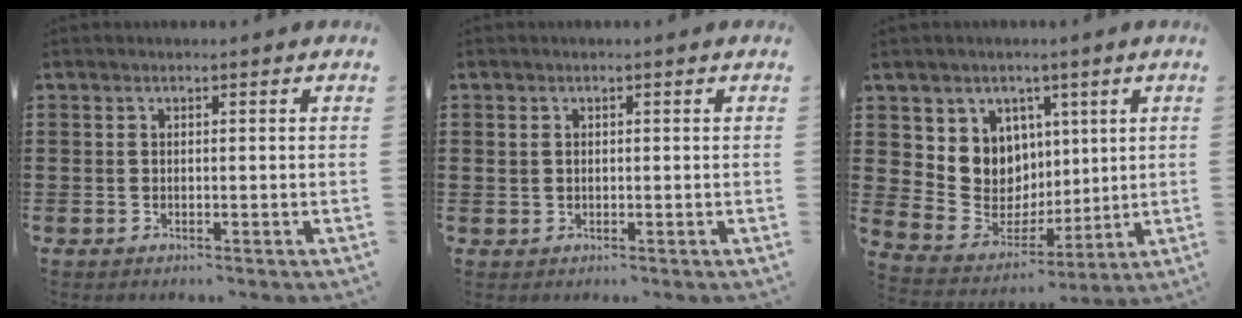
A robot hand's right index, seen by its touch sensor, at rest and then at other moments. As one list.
[{"total": 0.6, "force": [0.3, 0.5, 0.0], "torque": [0.001, 0.006, 0.007]}, {"total": 8.8, "force": [2.8, 8.3, 1.3], "torque": [-0.060, -0.032, 0.062]}]